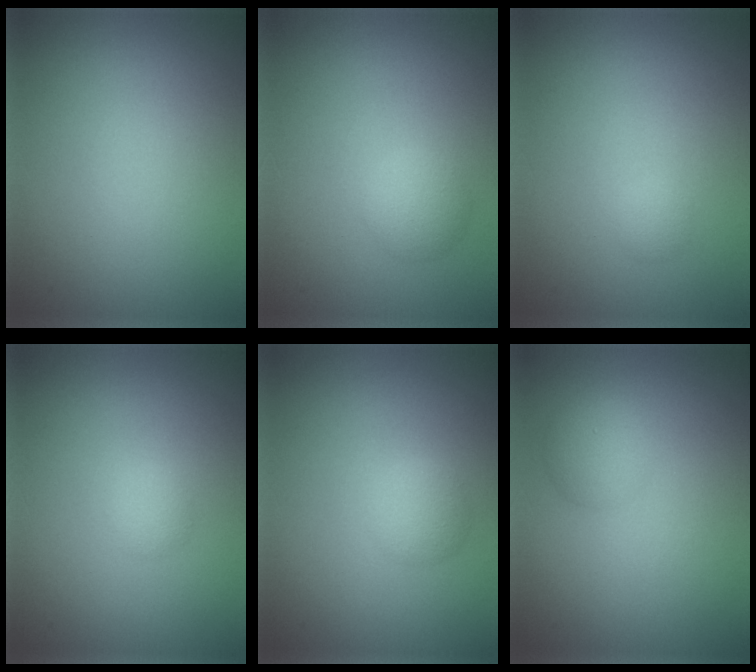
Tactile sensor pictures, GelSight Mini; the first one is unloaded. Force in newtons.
{"total": 2.1, "press": 2.1, "slide": 0.1}
{"total": 0.7, "press": 0.7, "slide": 0.0}
{"total": 1.1, "press": 1.1, "slide": 0.1}
{"total": 1.9, "press": 1.9, "slide": 0.1}
{"total": 2.0, "press": 2.0, "slide": 0.1}